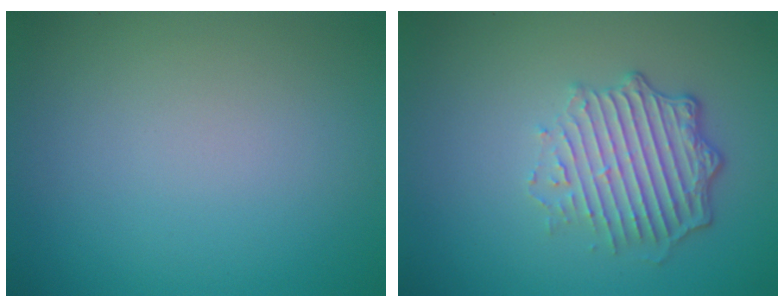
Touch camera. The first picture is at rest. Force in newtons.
{"total": 4.9, "press": 3.6, "slide": 3.4}